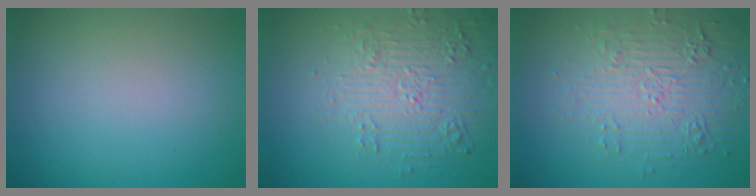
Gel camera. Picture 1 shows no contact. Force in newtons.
{"total": 4.6, "press": 4.4, "slide": 1.4}
{"total": 4.8, "press": 4.2, "slide": 2.2}